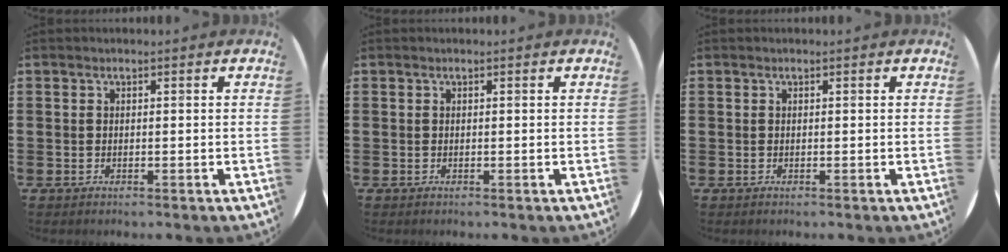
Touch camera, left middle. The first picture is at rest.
{"total": 0.0}
{"total": 0.0}